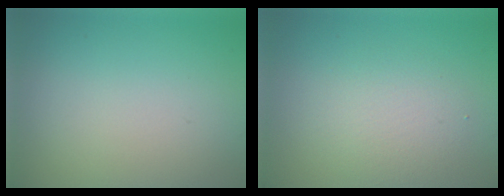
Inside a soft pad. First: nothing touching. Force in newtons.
{"total": 2.9, "press": 2.9, "slide": 0.1}